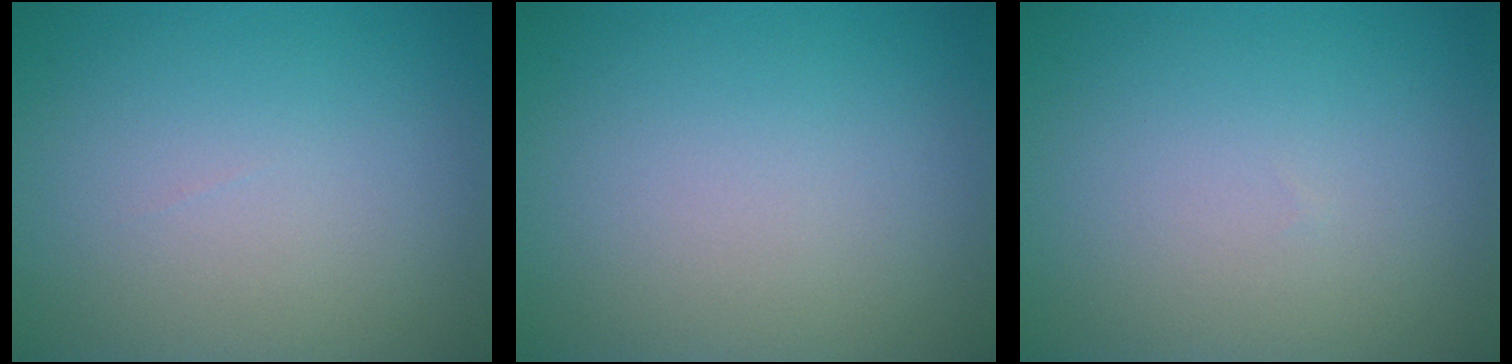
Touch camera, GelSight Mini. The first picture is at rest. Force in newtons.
{"total": 0.0}
{"total": 0.0}